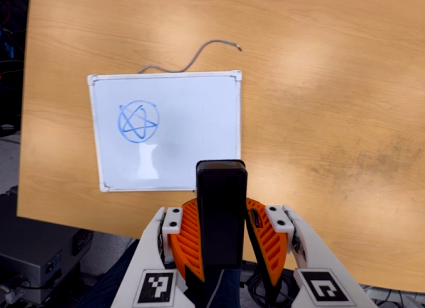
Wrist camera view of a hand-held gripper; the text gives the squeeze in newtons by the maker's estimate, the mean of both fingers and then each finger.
{"total": 5.2, "left": 4.6, "right": 5.8}